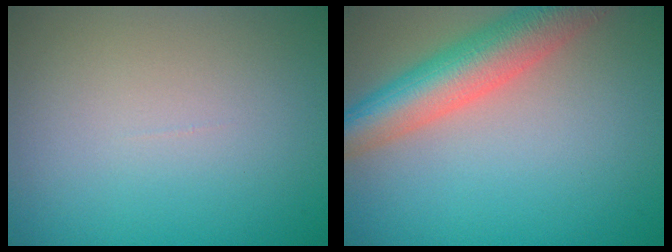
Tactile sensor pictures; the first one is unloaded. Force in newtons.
{"total": 7.6, "press": 7.6, "slide": 0.4}